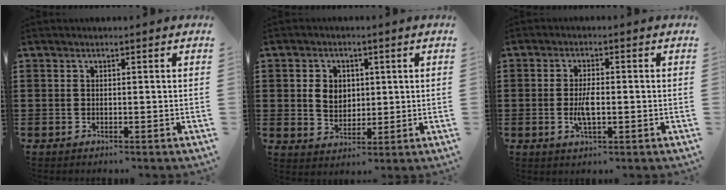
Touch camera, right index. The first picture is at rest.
{"total": 4.3, "force": [0.8, 3.7, 2.1], "torque": [-0.054, 0.013, 0.011]}
{"total": 4.1, "force": [-0.6, 1.4, 3.8], "torque": [-0.083, -0.003, -0.015]}